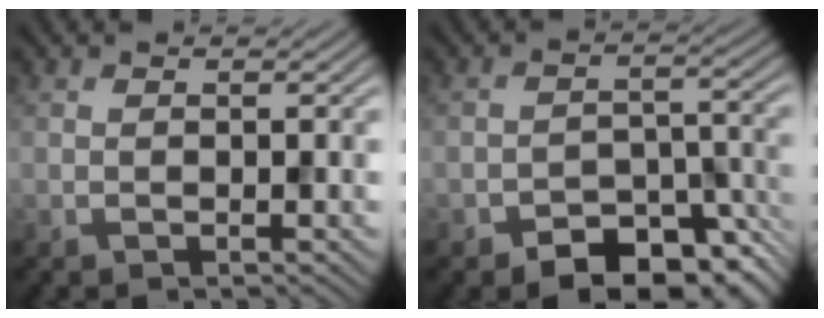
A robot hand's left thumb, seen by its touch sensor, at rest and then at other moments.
{"total": 8.5, "force": [-5.7, 4.3, 4.5], "torque": [-0.053, -0.009, -0.094]}